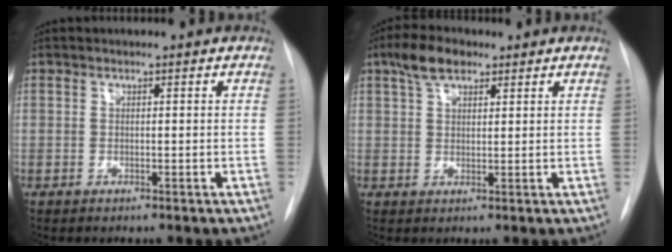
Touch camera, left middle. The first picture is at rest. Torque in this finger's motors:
{"motor_torque": [0.34, -0.22, -0.03, -0.01]}